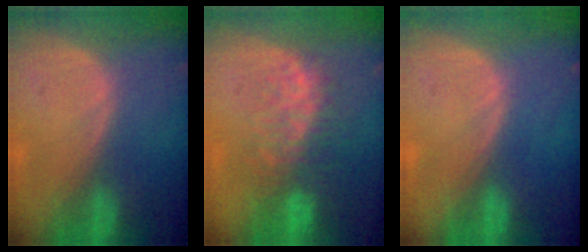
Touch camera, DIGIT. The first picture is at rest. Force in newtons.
{"total": 9.1, "press": 8.0, "slide": 4.5}
{"total": 0.0}